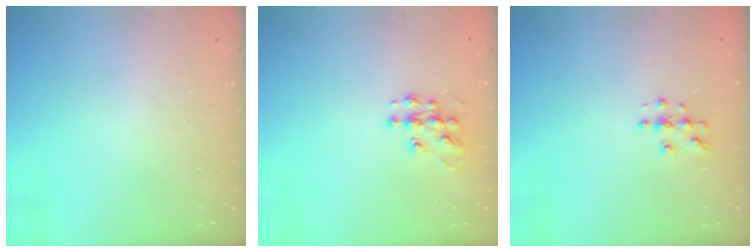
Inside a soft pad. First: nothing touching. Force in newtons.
{"total": 9.6, "press": 9.6, "slide": 0.5}
{"total": 3.9, "press": 3.9, "slide": 0.3}